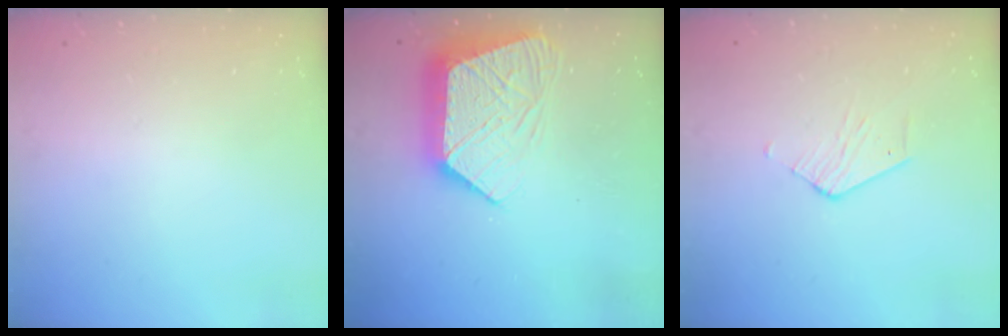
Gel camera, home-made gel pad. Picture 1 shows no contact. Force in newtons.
{"total": 13.7, "press": 13.7, "slide": 1.1}
{"total": 2.4, "press": 2.4, "slide": 0.2}